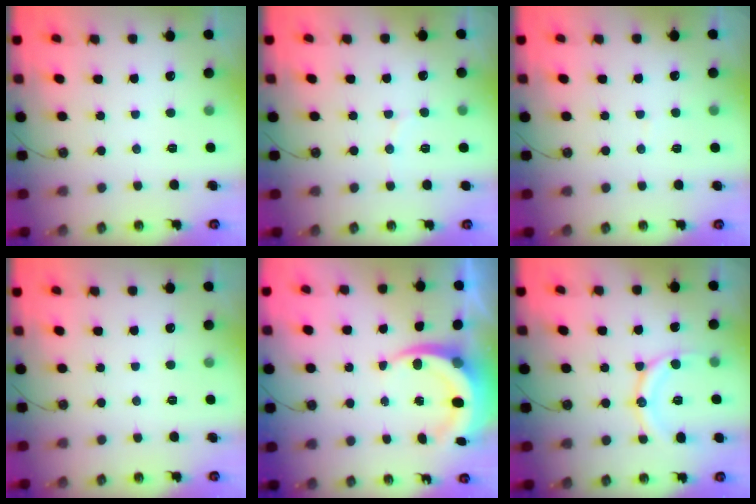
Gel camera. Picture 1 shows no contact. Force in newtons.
{"total": 4.4, "press": 4.2, "slide": 1.0}
{"total": 2.6, "press": 2.6, "slide": 0.2}
{"total": 0.0}
{"total": 8.0, "press": 7.8, "slide": 1.8}
{"total": 11.1, "press": 11.1, "slide": 0.5}